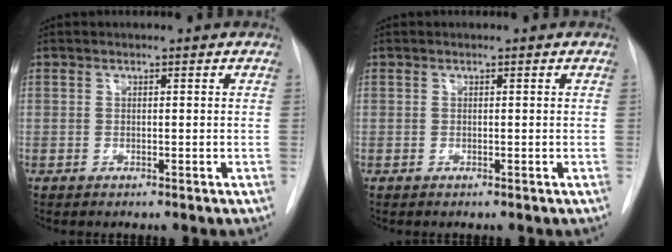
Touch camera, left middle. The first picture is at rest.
{"total": 0.0}